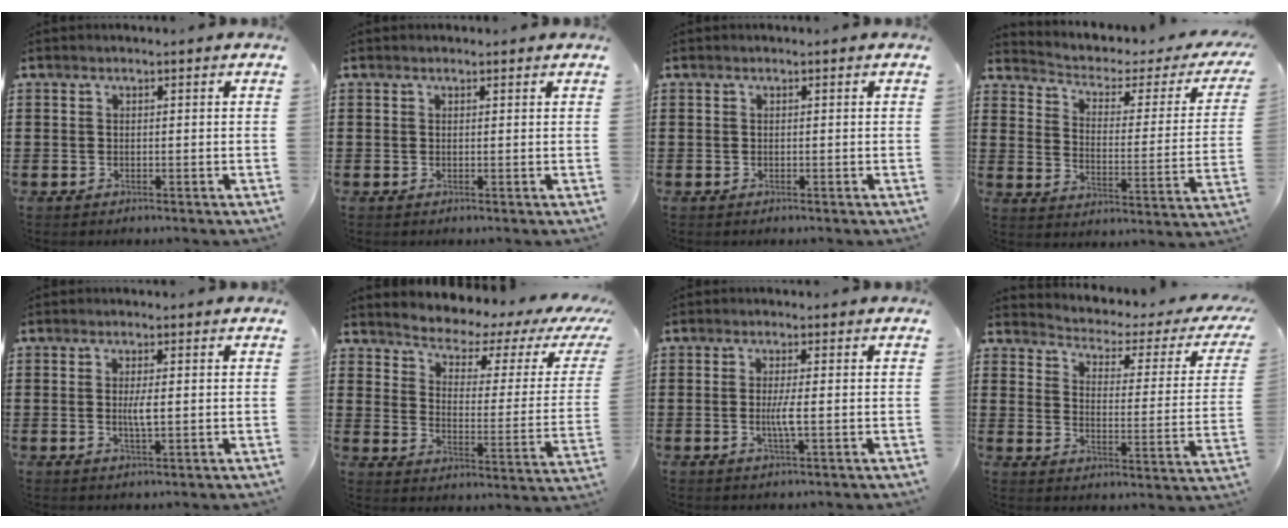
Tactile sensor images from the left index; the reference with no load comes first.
{"total": 0.8, "force": [0.5, 0.5, 0.1], "torque": [-0.003, 0.004, 0.010]}
{"total": 0.0}
{"total": 2.3, "force": [1.3, 1.1, 1.6], "torque": [-0.046, -0.019, 0.010]}
{"total": 2.6, "force": [0.2, 0.4, 2.6], "torque": [-0.050, -0.002, 0.003]}
{"total": 2.9, "force": [2.5, 1.2, 0.9], "torque": [-0.039, -0.029, 0.034]}
{"total": 3.1, "force": [-0.2, 0.0, 3.1], "torque": [-0.063, -0.008, -0.008]}
{"total": 1.9, "force": [1.5, 0.7, 1.0], "torque": [-0.035, -0.023, 0.014]}